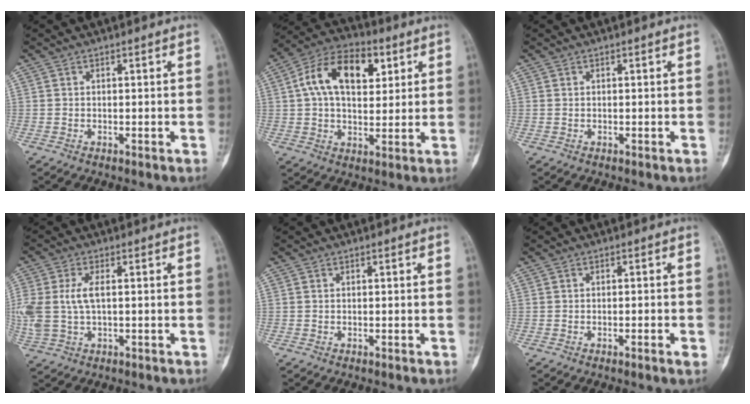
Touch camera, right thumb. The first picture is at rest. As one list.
[{"total": 15.4, "force": [4.6, 9.2, 11.5], "torque": [-0.173, 0.009, 0.072]}, {"total": 0.0}, {"total": 8.5, "force": [0.8, 4.6, 7.1], "torque": [-0.184, 0.008, 0.022]}, {"total": 0.0}, {"total": 1.9, "force": [-0.8, 0.2, 1.7], "torque": [-0.032, 0.002, -0.011]}]